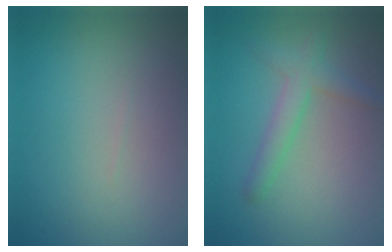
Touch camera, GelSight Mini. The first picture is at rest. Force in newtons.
{"total": 2.0, "press": 2.0, "slide": 0.1}